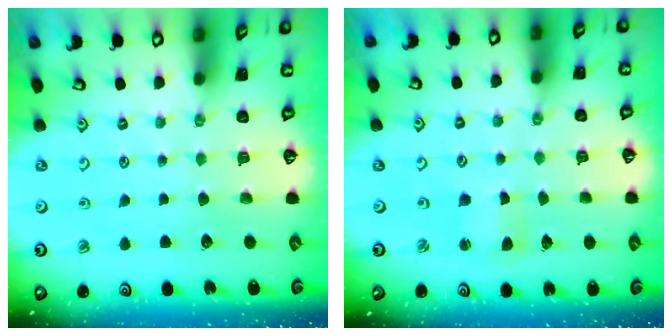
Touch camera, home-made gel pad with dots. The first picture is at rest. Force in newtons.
{"total": 2.2, "press": 2.2, "slide": 0.4}